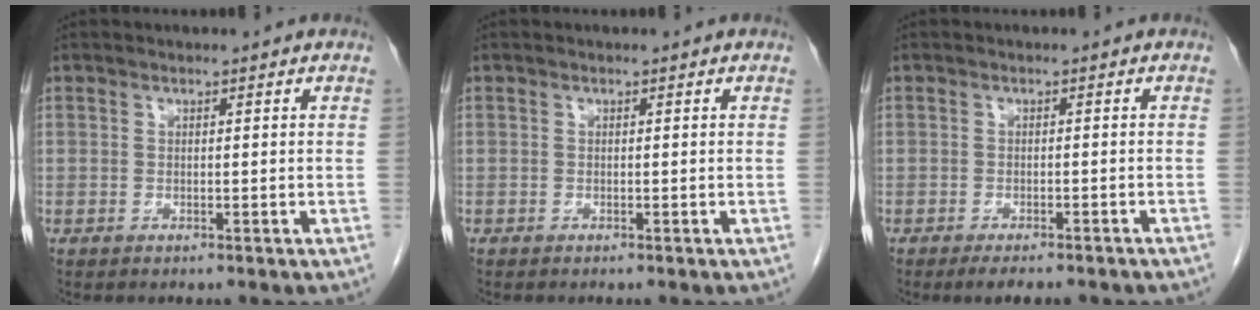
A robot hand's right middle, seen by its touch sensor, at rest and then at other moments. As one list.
[{"total": 0.0}, {"total": 6.4, "force": [-5.2, 1.5, 3.4], "torque": [-0.036, -0.007, -0.066]}]